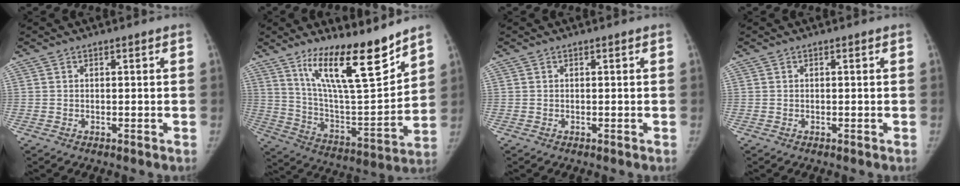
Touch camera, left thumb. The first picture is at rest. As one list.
[{"total": 19.4, "force": [13.6, 4.3, 13.2], "torque": [-0.184, -0.091, 0.240]}, {"total": 0.0}, {"total": 0.0}]